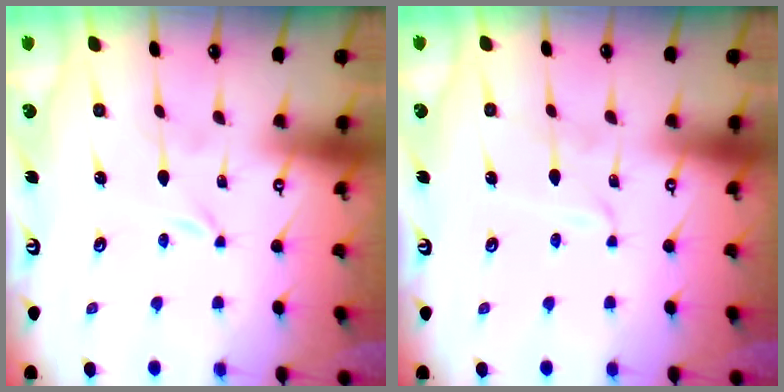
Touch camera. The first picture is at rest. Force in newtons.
{"total": 2.9, "press": 2.9, "slide": 0.4}